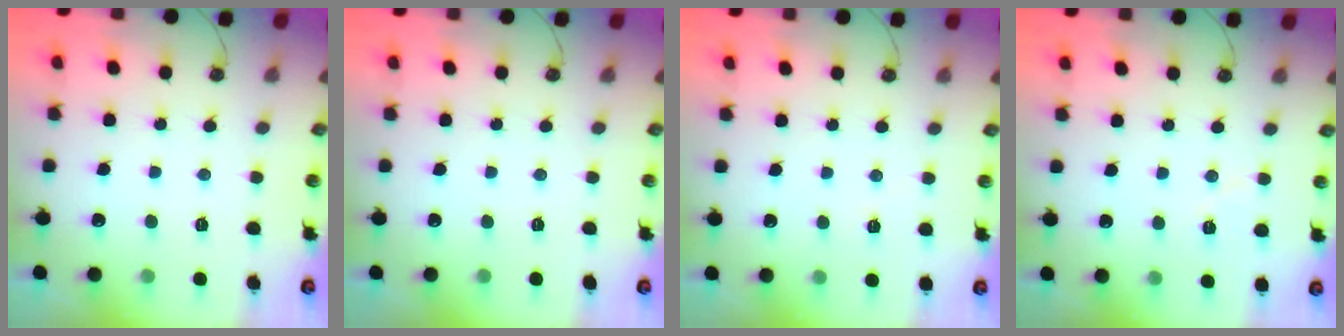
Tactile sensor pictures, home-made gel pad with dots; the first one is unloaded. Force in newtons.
{"total": 0.0}
{"total": 2.5, "press": 1.1, "slide": 2.2}
{"total": 4.3, "press": 3.9, "slide": 1.9}